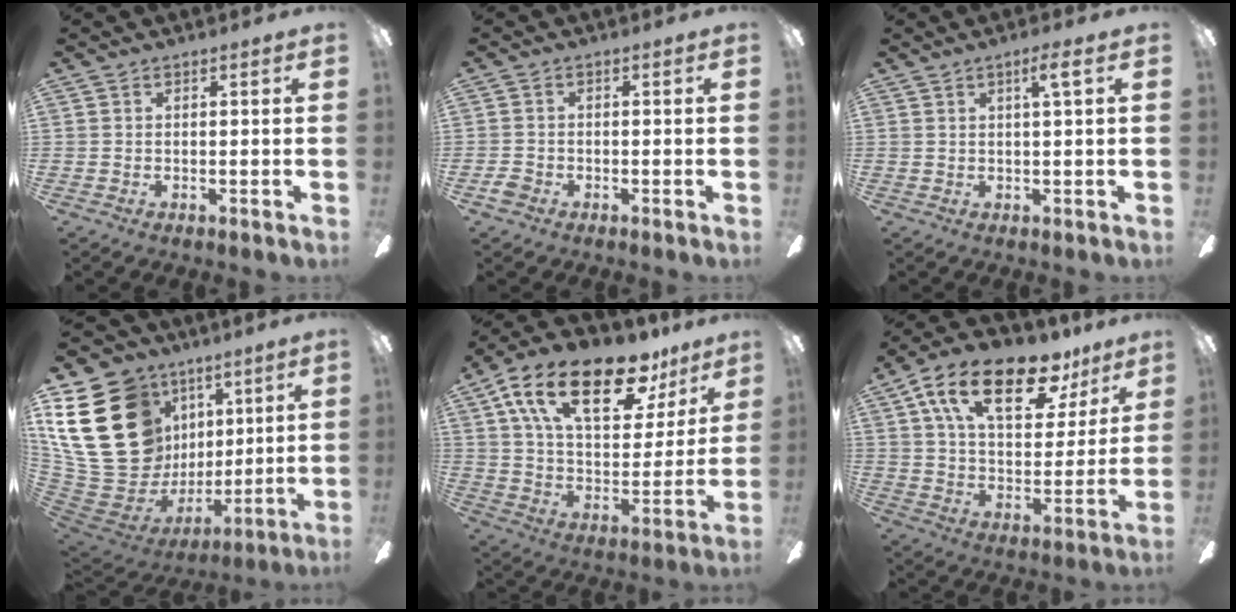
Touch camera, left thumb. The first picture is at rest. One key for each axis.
{"total": 2.2, "fx": -1.2, "fy": 1.6, "fz": 0.9, "tx": -0.020, "ty": 0.005, "tz": -0.025}
{"total": 3.0, "fx": 1.5, "fy": 0.2, "fz": 2.6, "tx": -0.047, "ty": -0.002, "tz": 0.021}
{"total": 29.3, "fx": 9.1, "fy": 22.4, "fz": 16.6, "tx": -0.353, "ty": -0.065, "tz": 0.216}
{"total": 23.6, "fx": 14.3, "fy": 10.9, "fz": 15.3, "tx": -0.259, "ty": -0.066, "tz": 0.244}
{"total": 21.1, "fx": 12.6, "fy": 10.2, "fz": 13.6, "tx": -0.226, "ty": -0.054, "tz": 0.215}